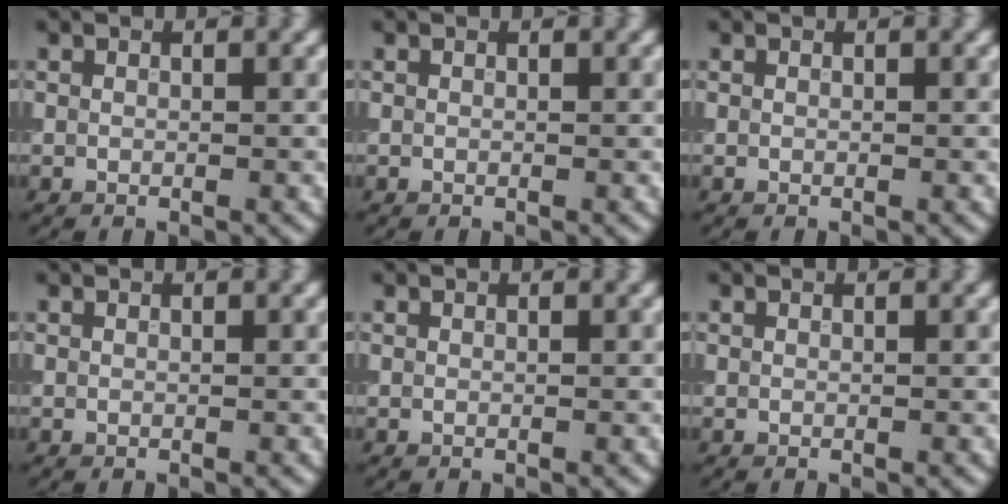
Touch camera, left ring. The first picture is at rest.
{"total": 0.0}
{"total": 0.0}
{"total": 0.0}
{"total": 0.0}
{"total": 0.0}